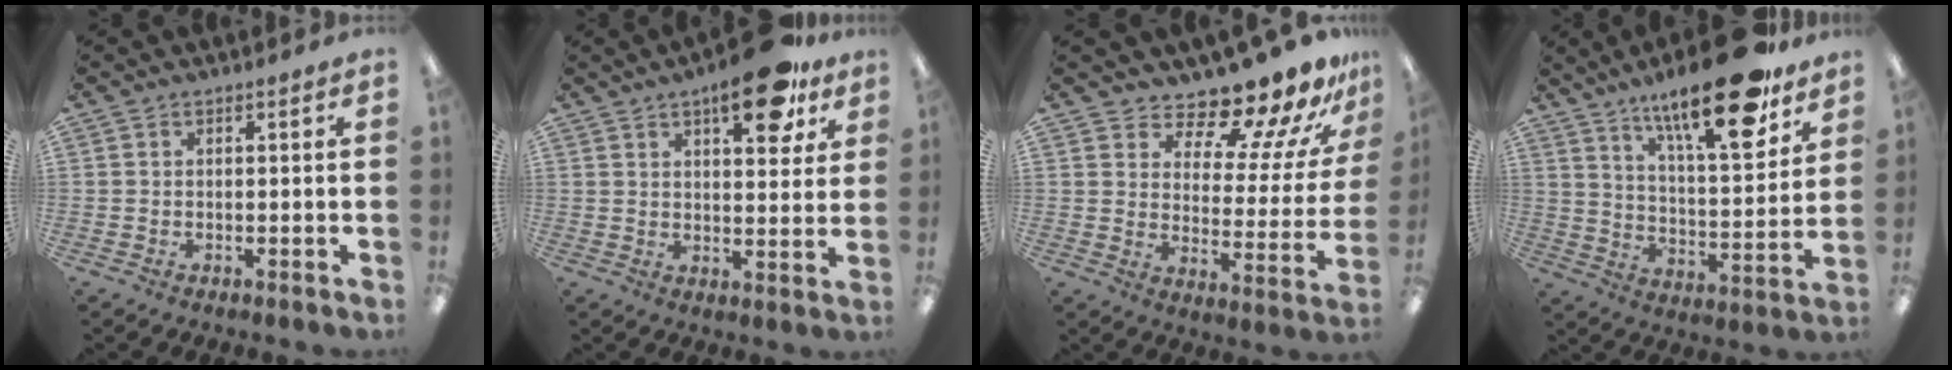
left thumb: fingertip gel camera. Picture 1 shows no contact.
{"total": 14.2, "force": [8.4, 5.6, 10.0], "torque": [-0.117, -0.040, 0.131]}
{"total": 14.1, "force": [12.9, 3.2, 4.9], "torque": [-0.078, -0.118, 0.215]}
{"total": 21.8, "force": [15.4, 5.7, 14.3], "torque": [-0.226, -0.092, 0.247]}